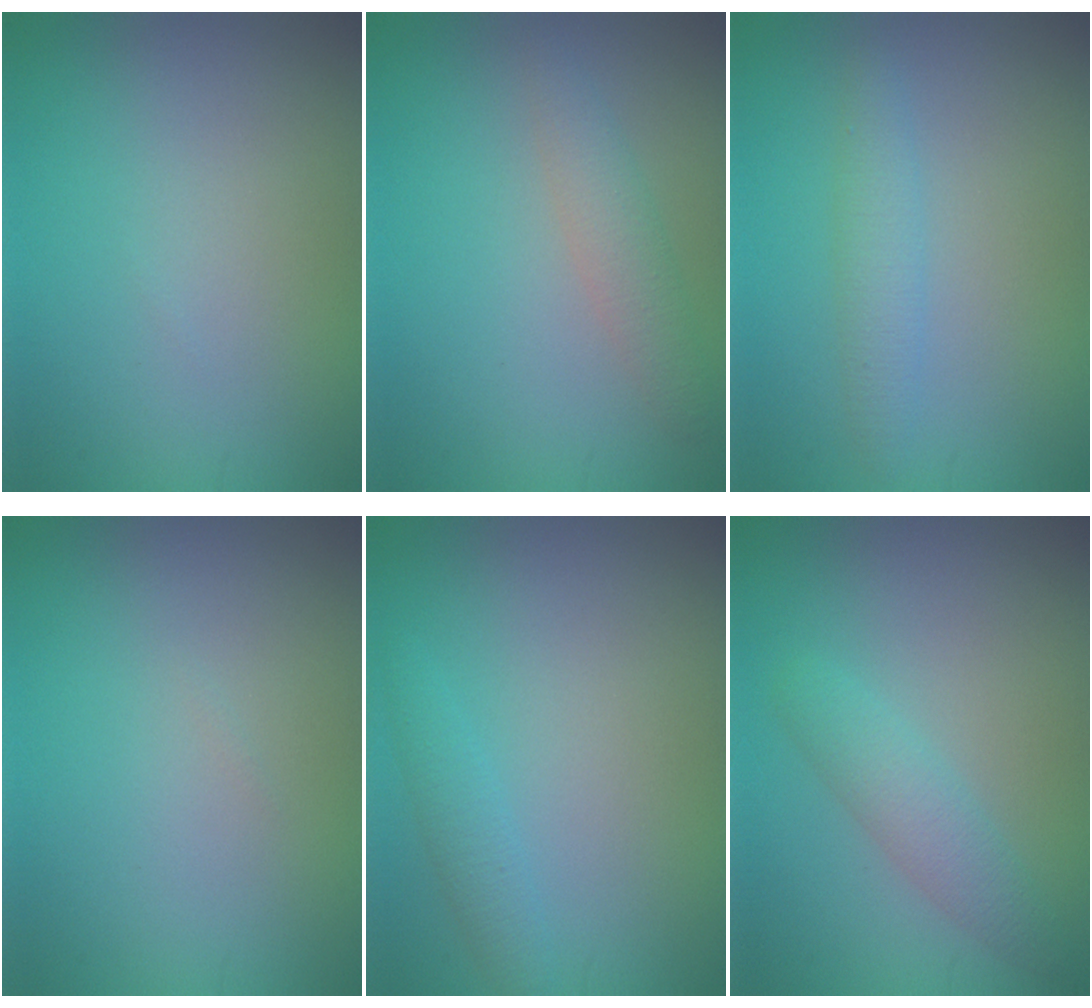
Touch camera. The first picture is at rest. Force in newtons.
{"total": 1.3, "press": 1.3, "slide": 0.3}
{"total": 1.9, "press": 1.9, "slide": 0.1}
{"total": 0.0}
{"total": 1.6, "press": 1.6, "slide": 0.1}
{"total": 2.5, "press": 2.5, "slide": 0.1}